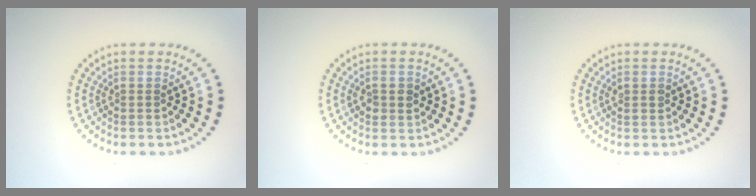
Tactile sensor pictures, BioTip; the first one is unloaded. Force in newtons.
{"total": 1.5, "press": 1.5, "slide": 0.2}
{"total": 0.9, "press": 0.9, "slide": 0.2}